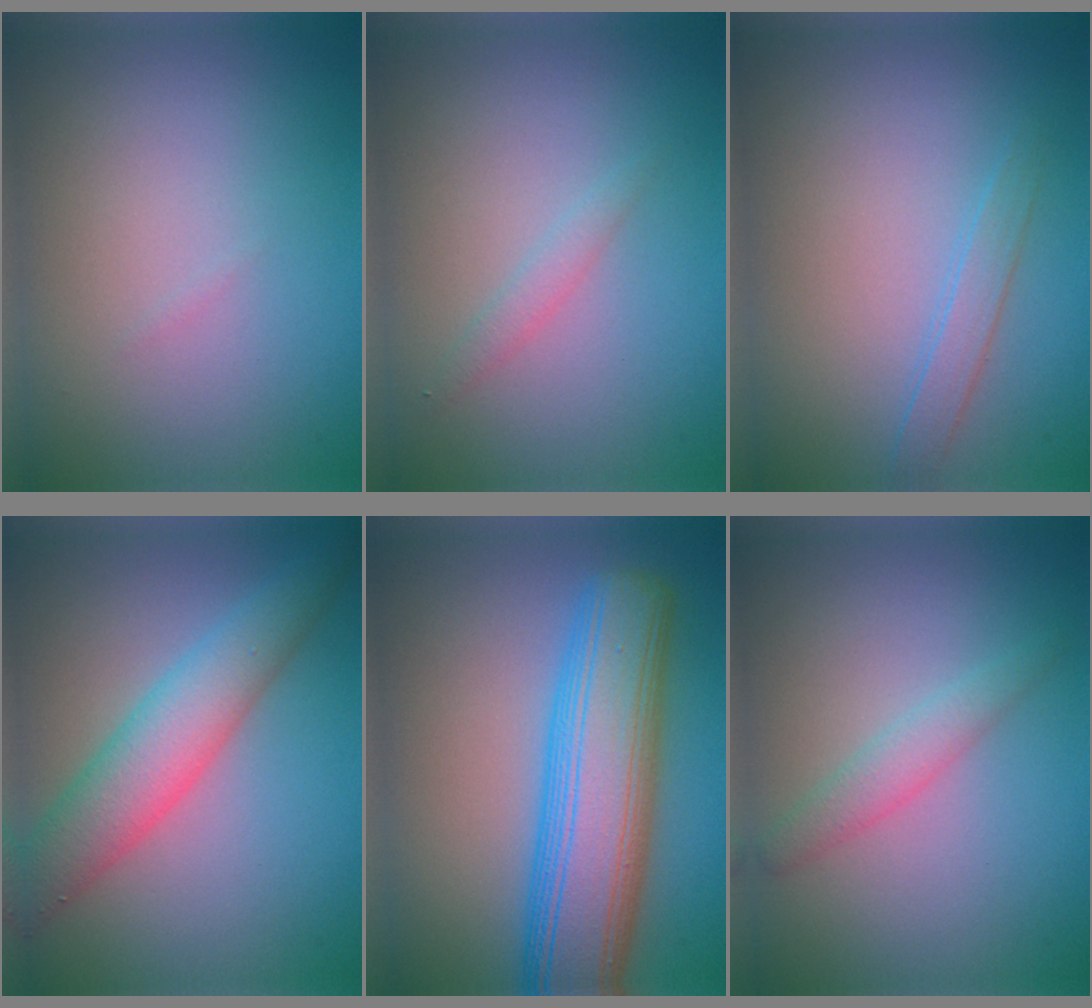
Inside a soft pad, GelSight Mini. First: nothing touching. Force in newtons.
{"total": 1.0, "press": 1.0, "slide": 0.1}
{"total": 1.5, "press": 1.5, "slide": 0.1}
{"total": 5.6, "press": 5.6, "slide": 0.1}
{"total": 10.3, "press": 10.3, "slide": 0.5}
{"total": 1.9, "press": 1.9, "slide": 0.2}